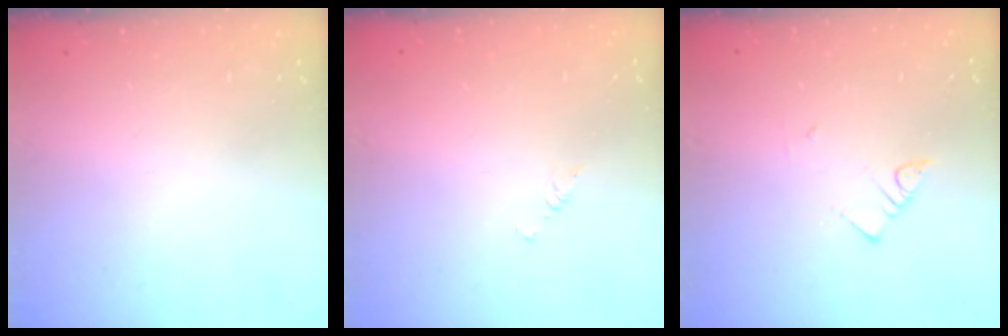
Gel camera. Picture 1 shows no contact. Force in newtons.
{"total": 1.2, "press": 1.2, "slide": 0.2}
{"total": 3.2, "press": 3.2, "slide": 0.3}